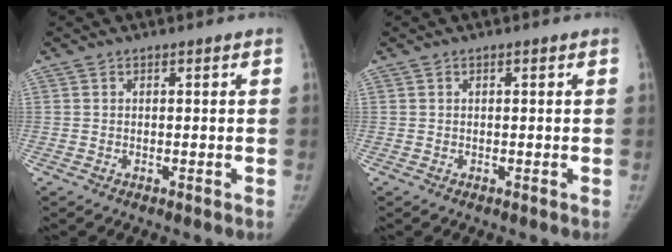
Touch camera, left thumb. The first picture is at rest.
{"total": 0.0}